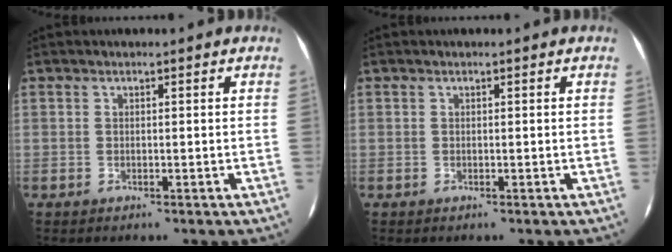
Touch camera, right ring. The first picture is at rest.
{"total": 0.0}